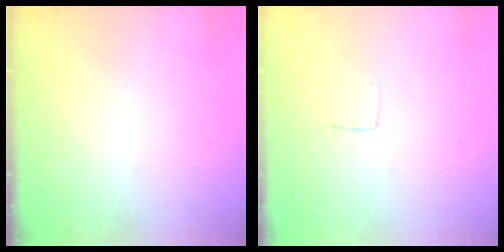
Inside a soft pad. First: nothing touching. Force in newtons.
{"total": 3.0, "press": 3.0, "slide": 0.2}